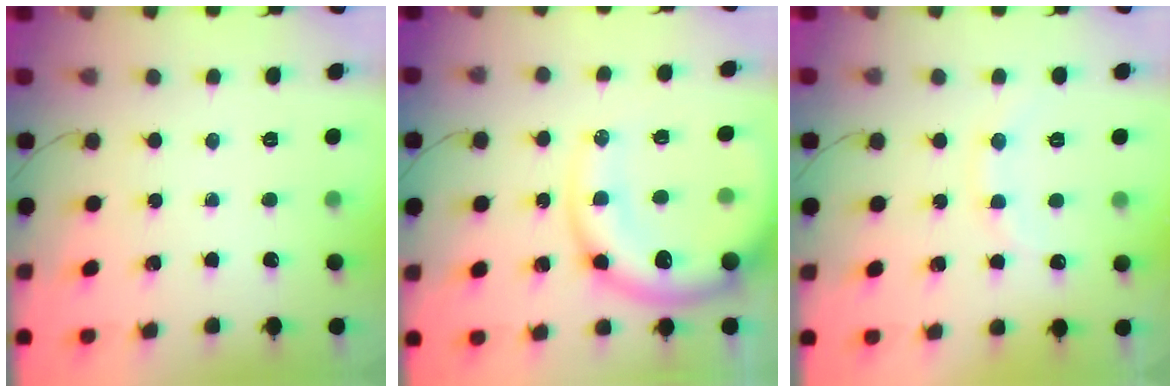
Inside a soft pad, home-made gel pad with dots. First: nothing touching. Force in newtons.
{"total": 16.3, "press": 15.9, "slide": 3.7}
{"total": 8.6, "press": 8.4, "slide": 1.5}